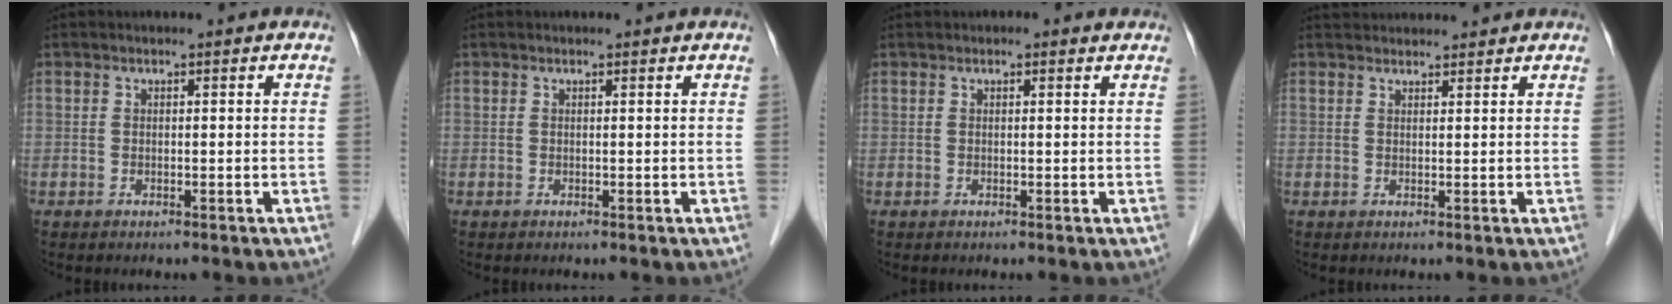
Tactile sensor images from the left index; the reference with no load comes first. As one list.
[{"total": 0.0}, {"total": 0.5, "force": [0.3, 0.3, 0.3], "torque": [-0.010, 0.003, 0.001]}, {"total": 5.4, "force": [5.2, 1.2, 0.8], "torque": [-0.007, 0.036, 0.071]}]